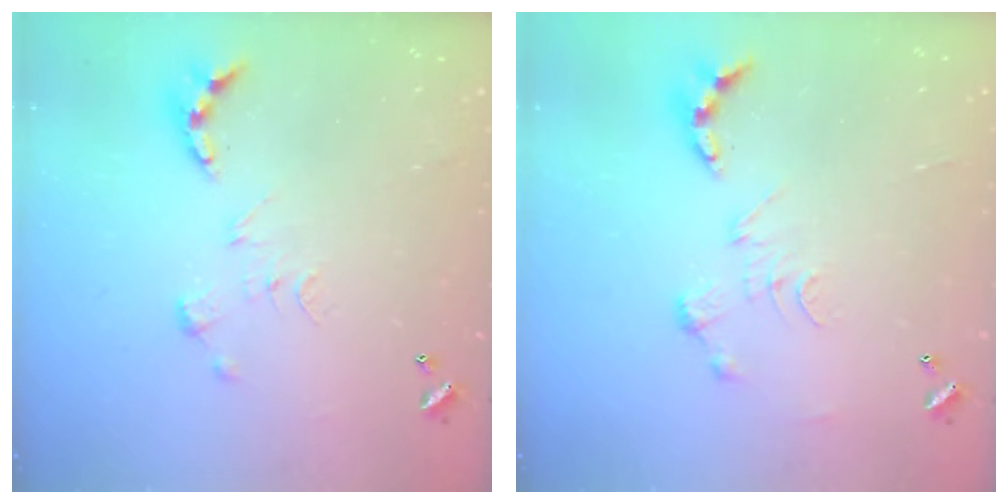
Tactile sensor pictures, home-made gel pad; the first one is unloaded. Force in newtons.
{"total": 0.0}